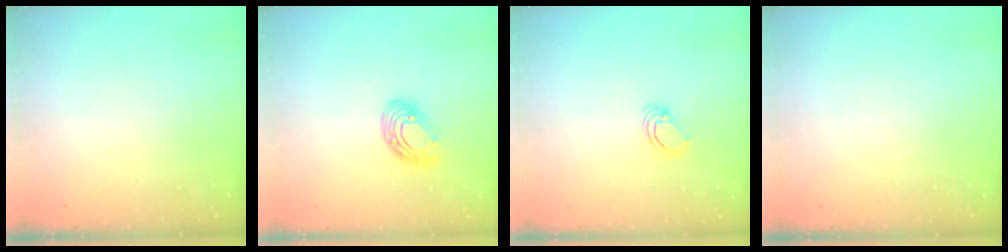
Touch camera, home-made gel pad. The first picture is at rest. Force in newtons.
{"total": 9.9, "press": 9.8, "slide": 1.2}
{"total": 3.2, "press": 3.2, "slide": 0.2}
{"total": 0.0}